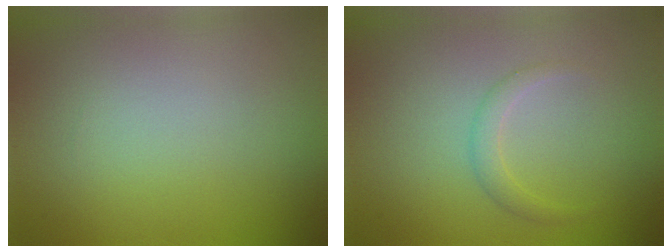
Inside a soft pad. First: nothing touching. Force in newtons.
{"total": 1.2, "press": 1.2, "slide": 0.0}